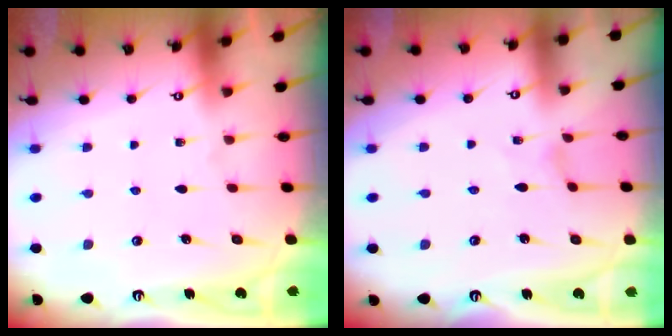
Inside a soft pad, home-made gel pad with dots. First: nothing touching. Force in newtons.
{"total": 0.0}